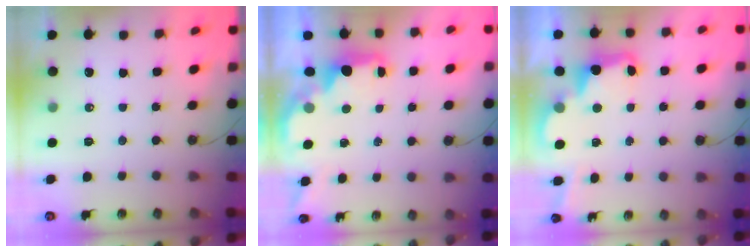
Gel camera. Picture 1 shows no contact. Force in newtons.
{"total": 2.2, "press": 2.0, "slide": 0.8}
{"total": 3.4, "press": 3.3, "slide": 0.6}